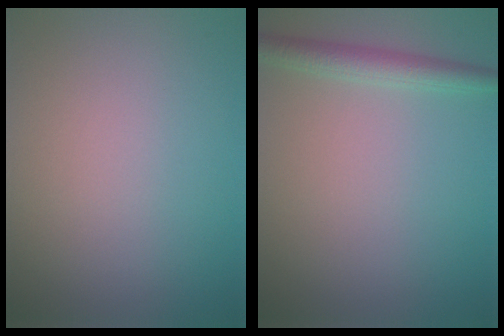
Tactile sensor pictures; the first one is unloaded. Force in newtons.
{"total": 2.4, "press": 2.4, "slide": 0.0}